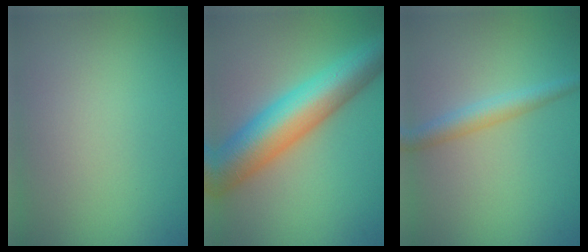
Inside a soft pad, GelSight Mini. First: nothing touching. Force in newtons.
{"total": 10.1, "press": 10.1, "slide": 0.2}
{"total": 2.6, "press": 2.6, "slide": 0.1}